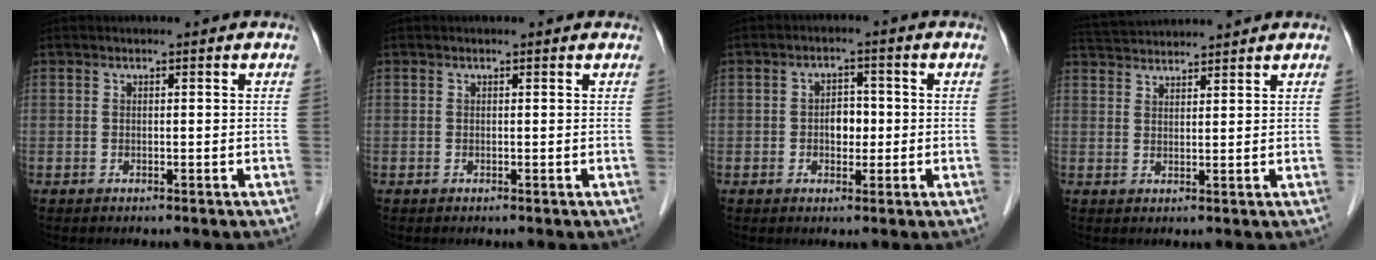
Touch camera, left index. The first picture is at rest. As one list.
[{"total": 0.0}, {"total": 3.4, "force": [-0.4, 2.3, 2.5], "torque": [-0.040, 0.009, -0.005]}, {"total": 7.1, "force": [7.0, 0.1, 1.5], "torque": [-0.035, 0.038, 0.118]}]